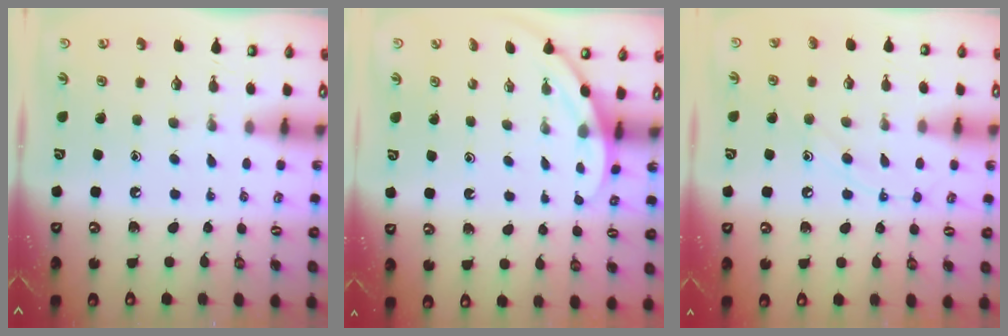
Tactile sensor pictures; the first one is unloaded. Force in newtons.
{"total": 2.8, "press": 2.8, "slide": 0.1}
{"total": 9.6, "press": 9.6, "slide": 0.7}